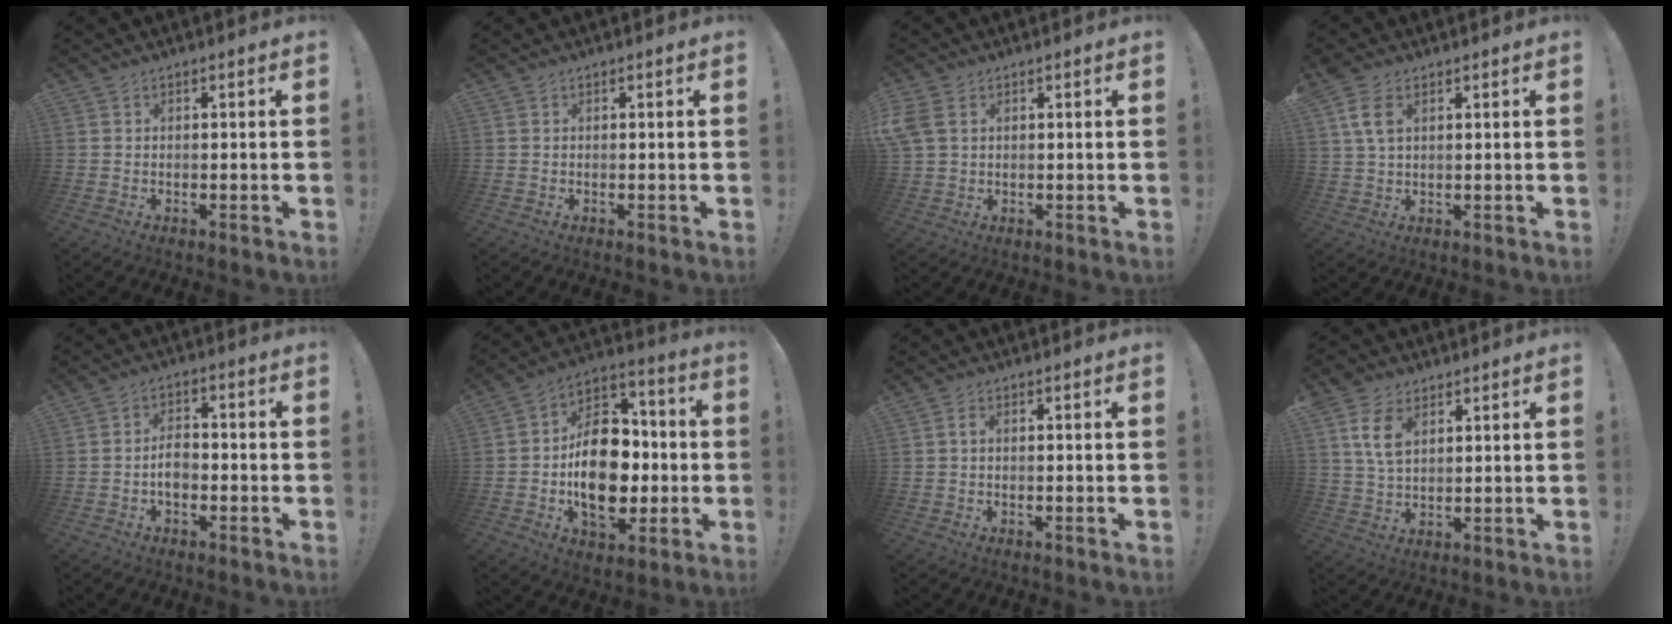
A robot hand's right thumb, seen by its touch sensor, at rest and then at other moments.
{"total": 0.0}
{"total": 5.5, "force": [2.0, 3.8, 3.4], "torque": [-0.071, -0.003, 0.040]}
{"total": 6.7, "force": [2.8, 3.4, 5.0], "torque": [-0.107, -0.003, 0.051]}
{"total": 4.8, "force": [-1.6, 3.0, 3.4], "torque": [-0.060, 0.004, -0.031]}
{"total": 19.8, "force": [-3.0, 13.4, 14.3], "torque": [-0.228, 0.020, -0.041]}
{"total": 1.3, "force": [-0.2, 0.2, 1.3], "torque": [-0.025, 0.002, -0.004]}
{"total": 8.9, "force": [4.0, 5.4, 5.8], "torque": [-0.104, -0.005, 0.076]}